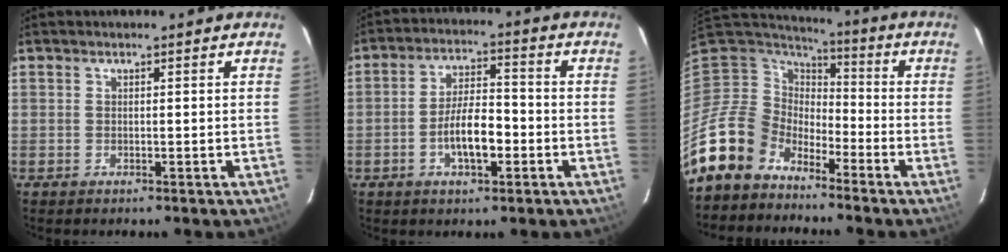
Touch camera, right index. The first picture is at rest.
{"total": 8.0, "force": [-2.8, 3.0, 6.9], "torque": [-0.130, 0.005, -0.045]}
{"total": 11.7, "force": [-9.2, 7.1, 1.2], "torque": [-0.052, 0.026, -0.175]}